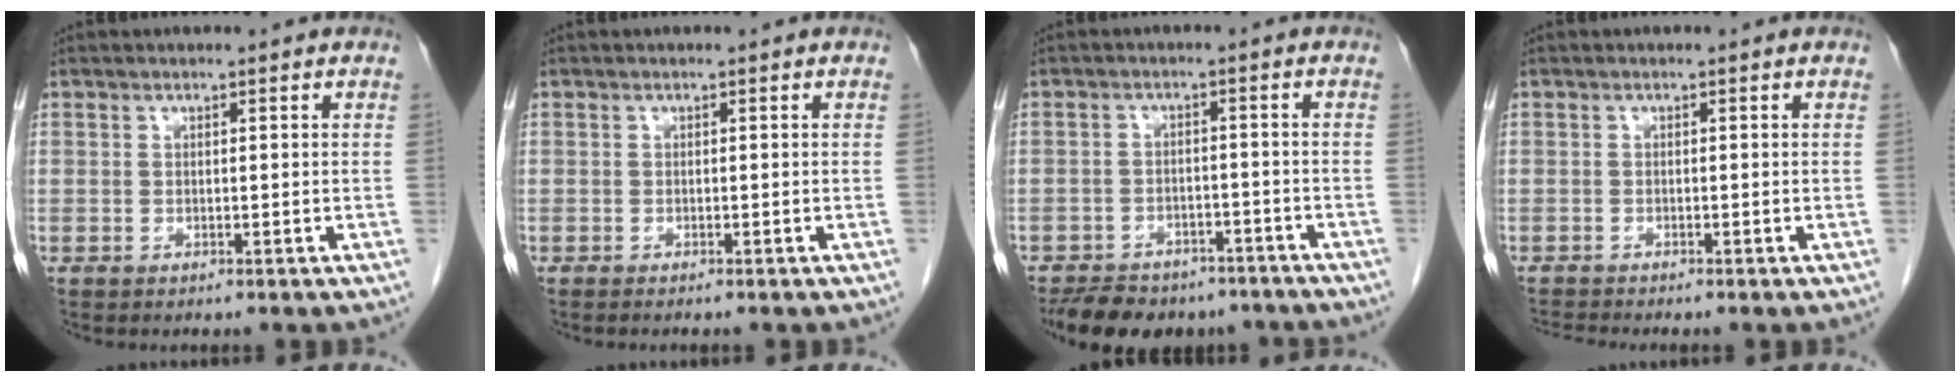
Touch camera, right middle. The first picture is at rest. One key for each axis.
{"total": 1.1, "fx": -0.9, "fy": 0.1, "fz": 0.6, "tx": -0.011, "ty": -0.002, "tz": -0.007}
{"total": 12.9, "fx": -10.4, "fy": 6.0, "fz": 4.9, "tx": -0.085, "ty": -0.002, "tz": -0.138}
{"total": 1.6, "fx": -1.4, "fy": -0.8, "fz": -0.1, "tx": -0.005, "ty": -0.011, "tz": -0.029}